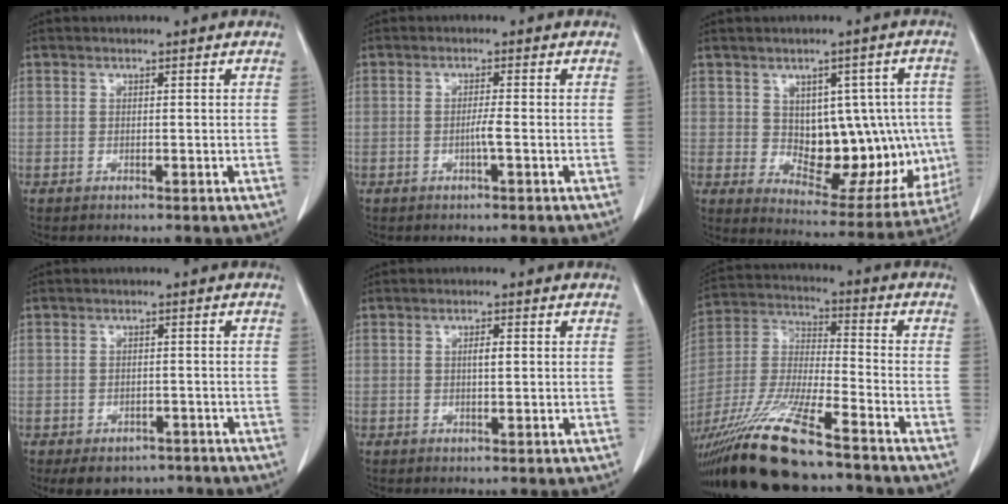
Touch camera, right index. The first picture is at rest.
{"total": 1.6, "force": [-0.6, -0.3, 1.4], "torque": [-0.028, -0.001, -0.010]}
{"total": 16.2, "force": [0.0, 8.4, 13.9], "torque": [-0.169, 0.011, 0.028]}
{"total": 7.2, "force": [-5.6, 4.2, 1.9], "torque": [-0.014, 0.010, -0.071]}
{"total": 1.4, "force": [0.2, 0.2, 1.4], "torque": [-0.025, 0.003, 0.004]}
{"total": 19.5, "force": [-15.4, 1.8, 11.9], "torque": [-0.281, -0.040, -0.286]}